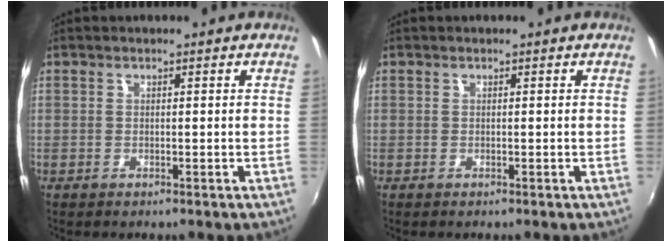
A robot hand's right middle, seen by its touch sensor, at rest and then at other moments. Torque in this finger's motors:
{"motor_torque": [0.19, -0.14, 0.06, 0.01]}